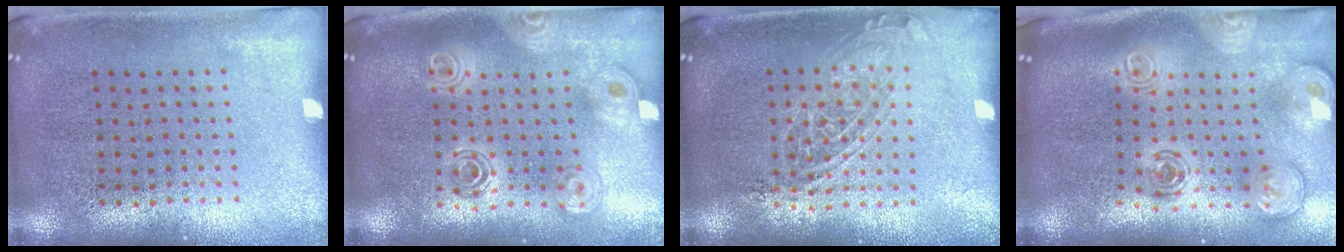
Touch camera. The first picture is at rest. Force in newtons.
{"total": 1.8, "press": 1.6, "slide": 0.9}
{"total": 1.6, "press": 1.3, "slide": 0.9}
{"total": 2.6, "press": 1.8, "slide": 1.8}